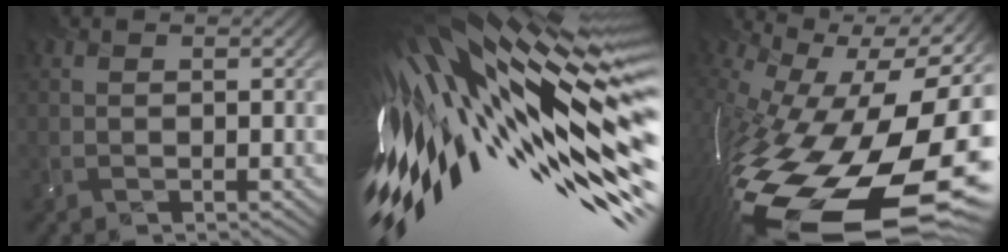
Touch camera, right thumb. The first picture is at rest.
{"total": 20.0, "force": [-2.4, 6.5, 18.8], "torque": [-0.355, -0.041, -0.060]}
{"total": 20.3, "force": [-7.8, 9.7, 16.1], "torque": [-0.299, -0.056, -0.116]}